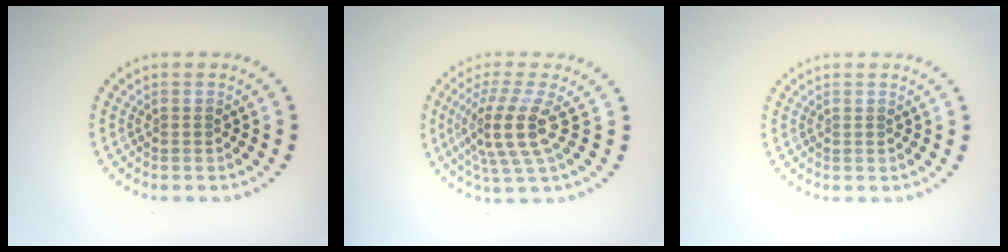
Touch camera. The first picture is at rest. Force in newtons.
{"total": 4.5, "press": 3.3, "slide": 2.9}
{"total": 0.0}